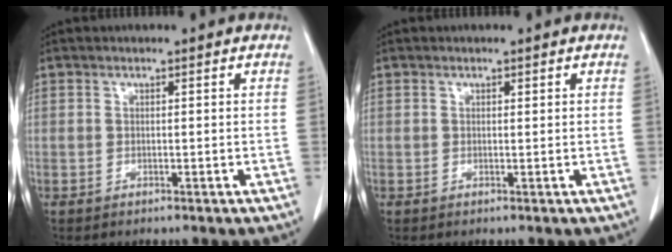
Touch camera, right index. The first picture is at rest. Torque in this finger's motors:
{"motor_torque": [-0.16, 0.10, 0.01, -0.01]}